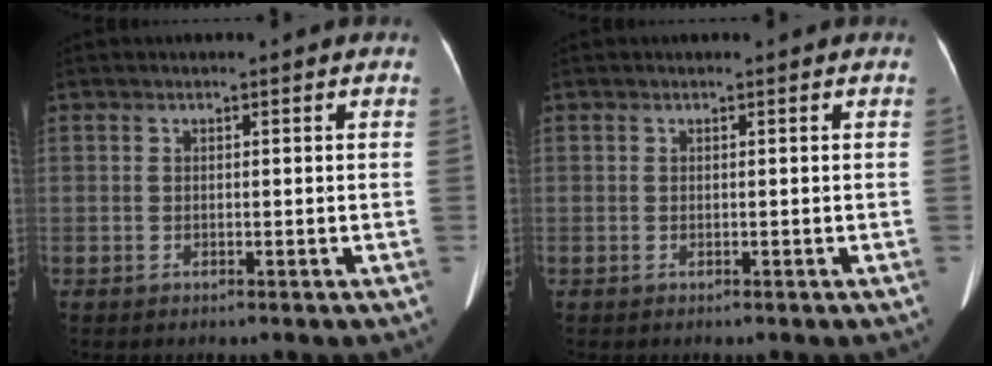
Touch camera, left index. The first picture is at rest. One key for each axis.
{"total": 0.0}